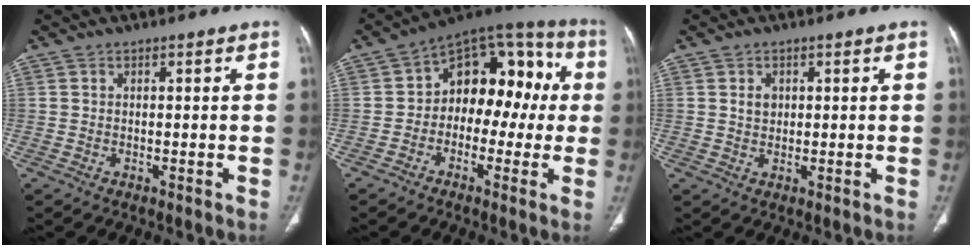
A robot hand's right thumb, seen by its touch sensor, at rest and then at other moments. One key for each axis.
{"total": 15.8, "fx": 0.0, "fy": 10.5, "fz": 11.8, "tx": -0.104, "ty": 0.058, "tz": -0.017}
{"total": 2.2, "fx": 0.6, "fy": 1.8, "fz": 1.2, "tx": -0.014, "ty": -0.003, "tz": 0.013}